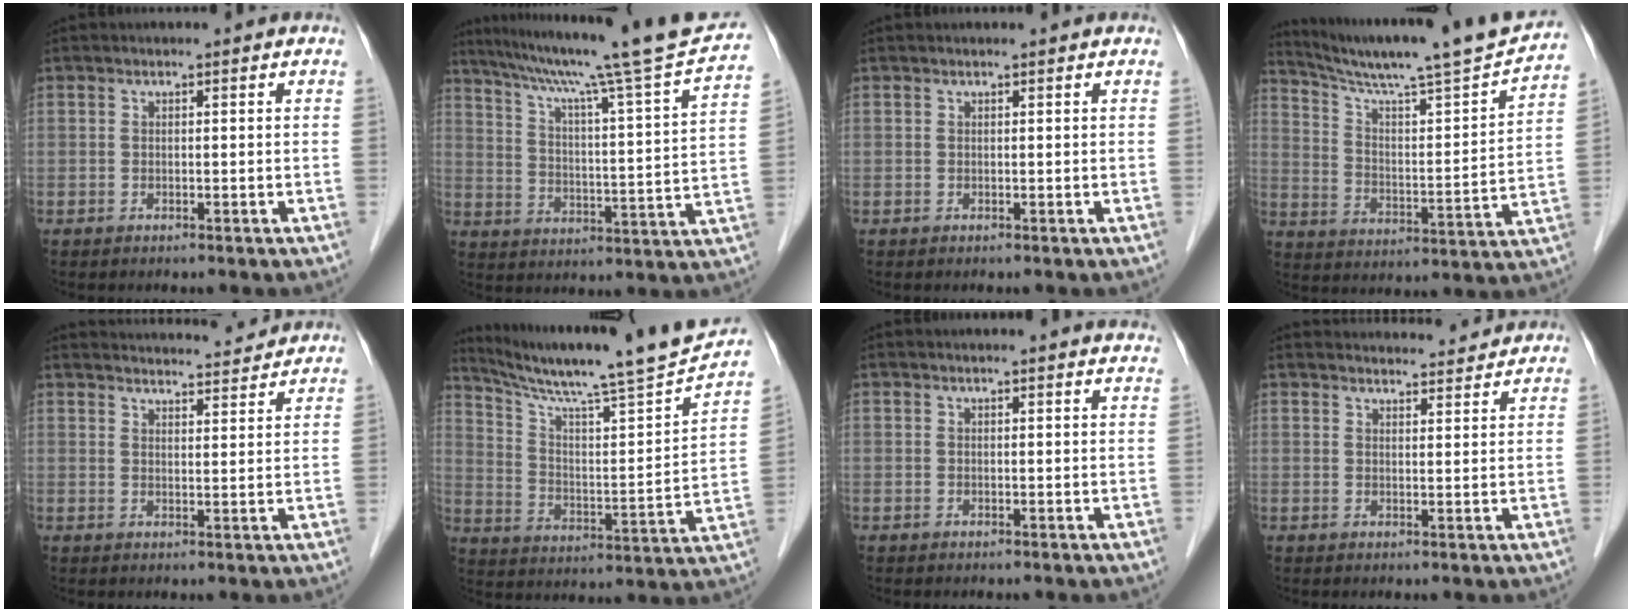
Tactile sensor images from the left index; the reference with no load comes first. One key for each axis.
{"total": 23.1, "fx": 19.6, "fy": -2.3, "fz": 12.0, "tx": -0.198, "ty": -0.033, "tz": 0.268}
{"total": 0.7, "fx": 0.7, "fy": 0.0, "fz": 0.3, "tx": -0.006, "ty": 0.006, "tz": 0.011}
{"total": 19.5, "fx": 17.8, "fy": -1.0, "fz": 7.7, "tx": -0.133, "ty": -0.033, "tz": 0.267}
{"total": 12.8, "fx": 12.4, "fy": 1.3, "fz": 2.6, "tx": -0.027, "ty": 0.015, "tz": 0.158}
{"total": 21.1, "fx": 19.1, "fy": -0.9, "fz": 9.0, "tx": -0.154, "ty": -0.040, "tz": 0.283}
{"total": 6.6, "fx": 6.3, "fy": 0.4, "fz": 1.8, "tx": -0.016, "ty": 0.010, "tz": 0.052}
{"total": 10.3, "fx": 10.1, "fy": 1.3, "fz": 1.5, "tx": -0.008, "ty": 0.017, "tz": 0.121}